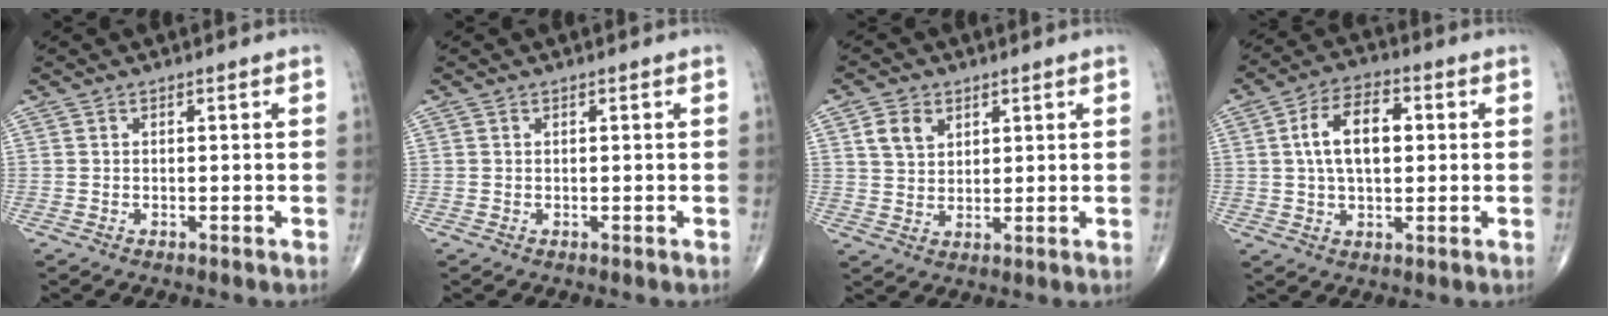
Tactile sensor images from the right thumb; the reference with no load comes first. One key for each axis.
{"total": 0.0}
{"total": 5.5, "fx": 2.5, "fy": 4.1, "fz": 2.8, "tx": -0.033, "ty": -0.010, "tz": 0.048}
{"total": 10.6, "fx": 1.6, "fy": 5.9, "fz": 8.7, "tx": -0.146, "ty": 0.015, "tz": 0.025}